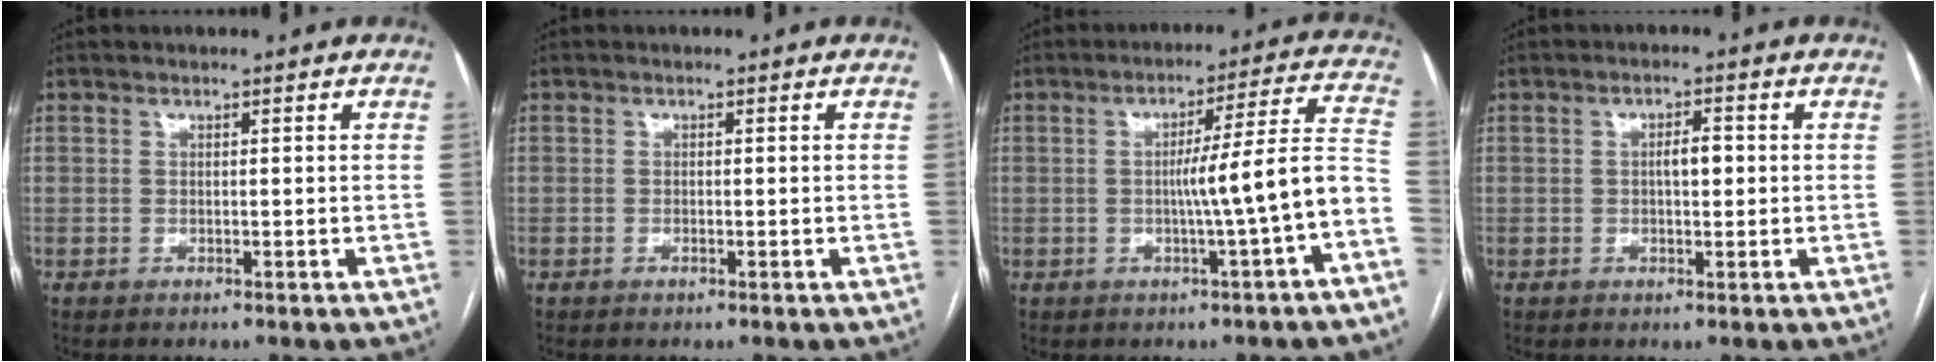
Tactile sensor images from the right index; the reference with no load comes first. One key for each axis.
{"total": 0.5, "fx": -0.2, "fy": 0.2, "fz": 0.5, "tx": -0.011, "ty": -0.001, "tz": -0.003}
{"total": 10.5, "fx": -3.0, "fy": -1.2, "fz": 10.0, "tx": -0.134, "ty": 0.023, "tz": -0.040}
{"total": 2.7, "fx": 0.1, "fy": 1.0, "fz": 2.5, "tx": -0.041, "ty": 0.005, "tz": 0.000}